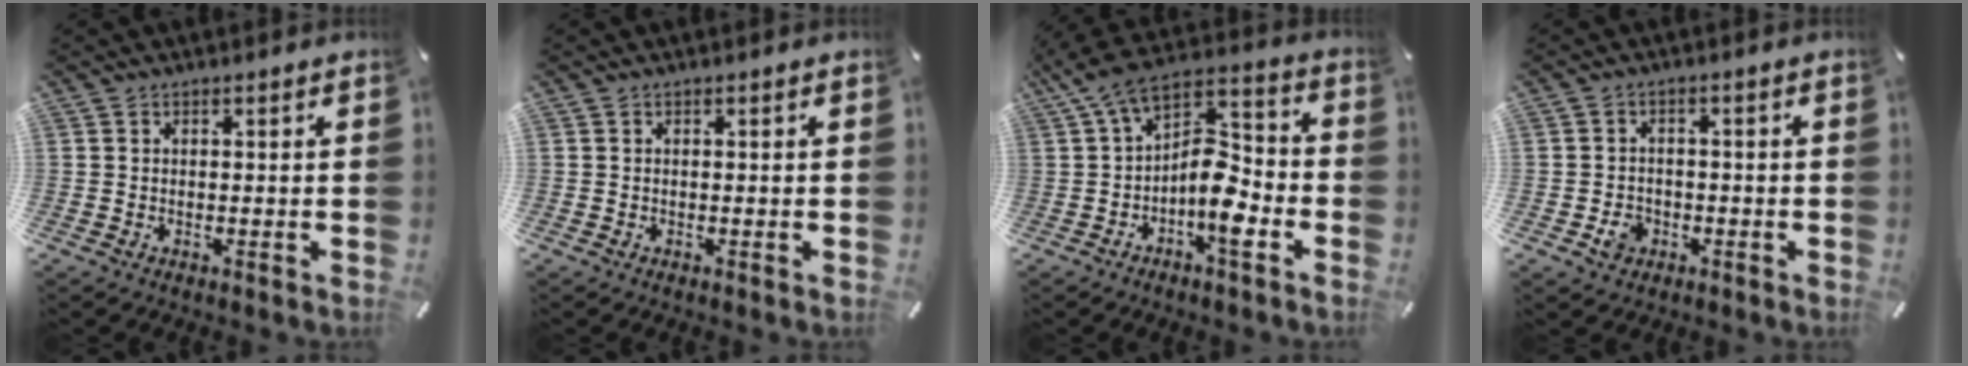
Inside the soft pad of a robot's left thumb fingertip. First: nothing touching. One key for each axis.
{"total": 0.0}
{"total": 14.4, "fx": -3.8, "fy": 7.4, "fz": 11.8, "tx": -0.198, "ty": 0.005, "tz": -0.069}
{"total": 4.0, "fx": -1.5, "fy": 3.3, "fz": 1.5, "tx": -0.030, "ty": 0.004, "tz": -0.028}